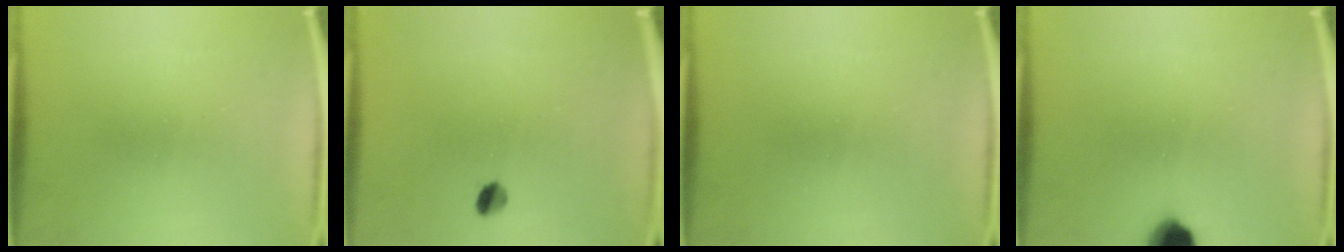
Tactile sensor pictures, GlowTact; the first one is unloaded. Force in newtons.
{"total": 2.5}
{"total": 0.0}
{"total": 9.6}